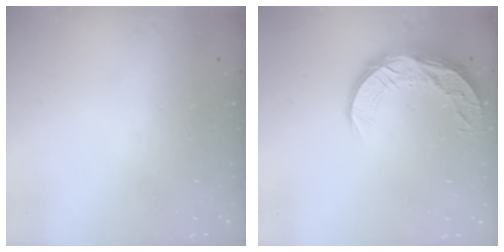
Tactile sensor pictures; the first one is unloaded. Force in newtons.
{"total": 11.3, "press": 11.3, "slide": 0.7}